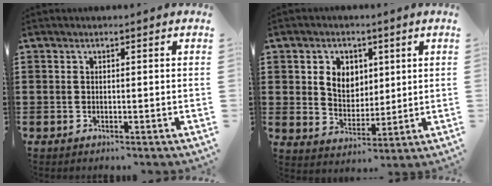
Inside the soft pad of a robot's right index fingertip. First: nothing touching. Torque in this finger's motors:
{"motor_torque": [0.82, 0.45, 0.22, 0.10]}